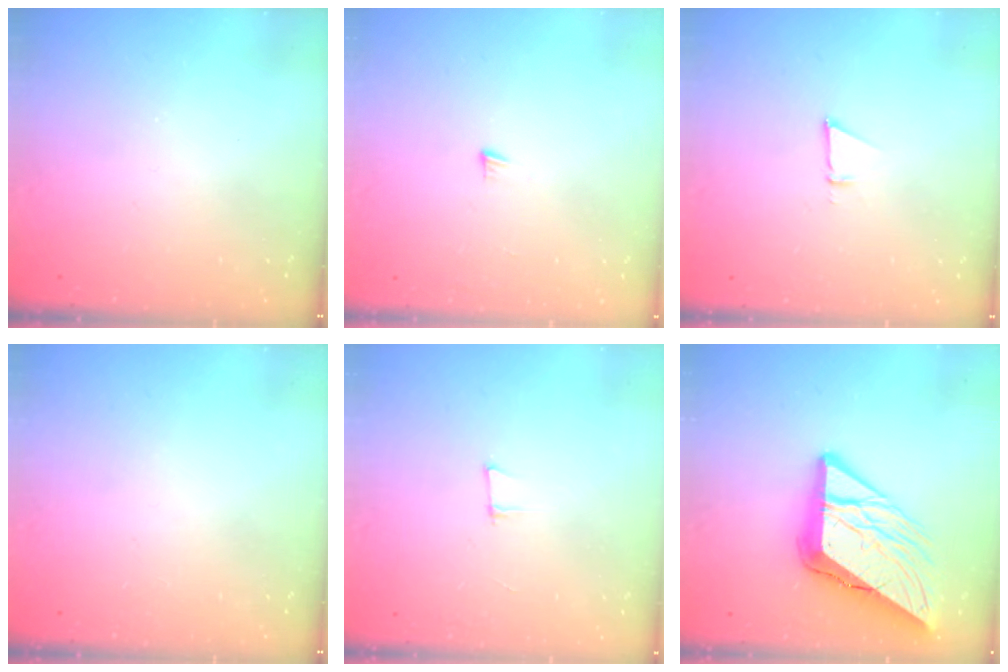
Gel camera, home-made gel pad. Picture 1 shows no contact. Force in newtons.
{"total": 5.2, "press": 5.2, "slide": 0.3}
{"total": 2.6, "press": 2.5, "slide": 0.8}
{"total": 0.0}
{"total": 5.8, "press": 5.1, "slide": 2.8}
{"total": 15.9, "press": 15.8, "slide": 1.7}